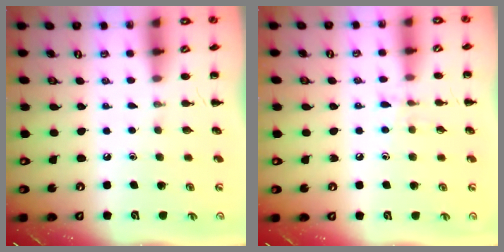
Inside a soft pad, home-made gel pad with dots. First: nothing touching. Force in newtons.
{"total": 6.5, "press": 6.2, "slide": 2.2}